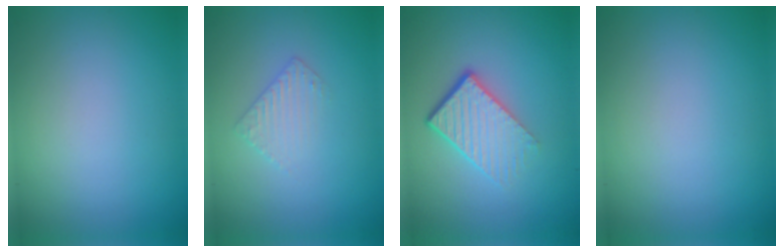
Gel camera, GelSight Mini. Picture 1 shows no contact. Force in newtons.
{"total": 1.6, "press": 1.6, "slide": 0.4}
{"total": 4.7, "press": 2.9, "slide": 3.8}
{"total": 0.0}